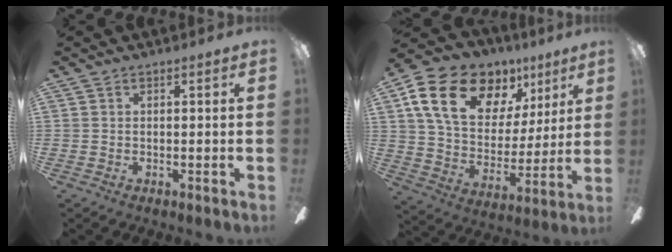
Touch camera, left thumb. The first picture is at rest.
{"total": 20.7, "force": [10.8, 13.2, 11.6], "torque": [-0.196, -0.041, 0.200]}